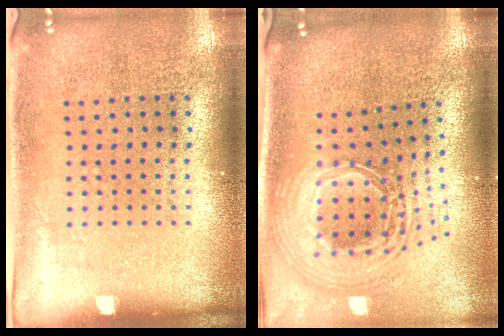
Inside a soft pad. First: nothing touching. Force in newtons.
{"total": 2.8, "press": 1.9, "slide": 2.0}